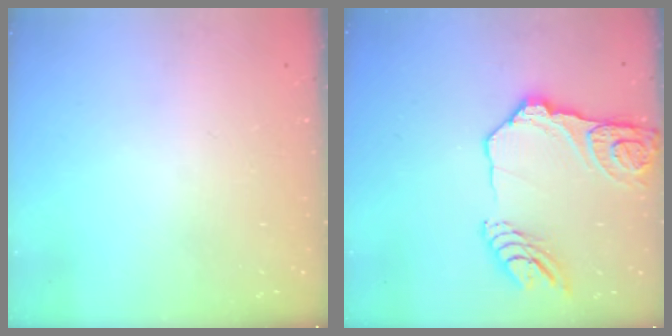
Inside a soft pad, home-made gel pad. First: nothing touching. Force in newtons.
{"total": 17.0, "press": 16.9, "slide": 1.8}